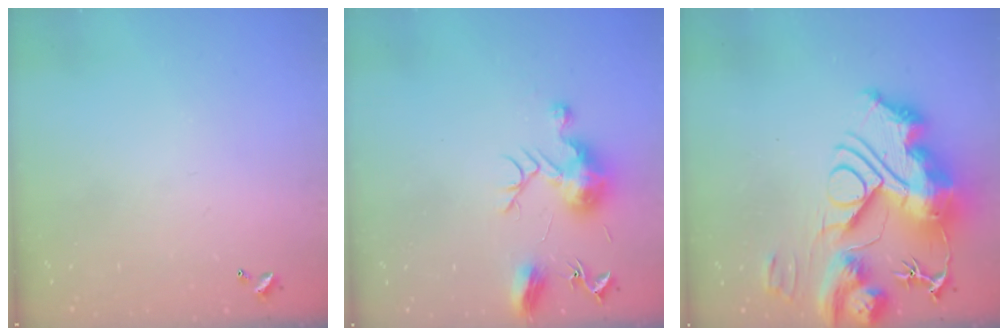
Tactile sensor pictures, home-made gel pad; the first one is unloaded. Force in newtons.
{"total": 12.0, "press": 12.0, "slide": 0.5}
{"total": 0.5, "press": 0.5, "slide": 0.0}